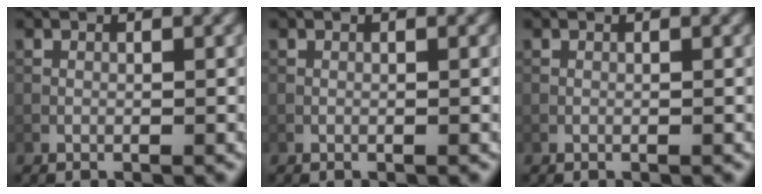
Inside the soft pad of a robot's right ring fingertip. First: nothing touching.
{"total": 0.0}
{"total": 0.0}